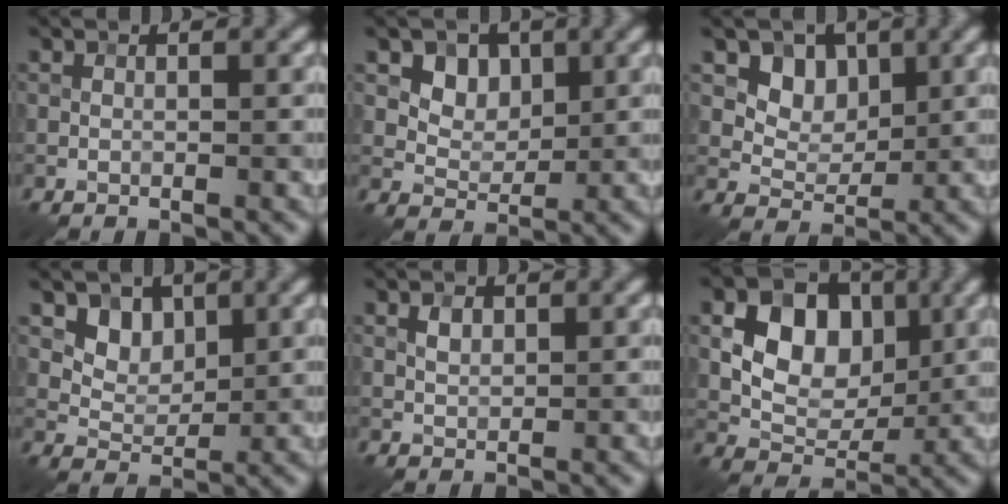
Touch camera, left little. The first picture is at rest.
{"total": 3.0, "force": [1.2, 2.4, 1.5], "torque": [-0.026, -0.006, 0.021]}
{"total": 3.8, "force": [1.7, 2.9, 1.8], "torque": [-0.032, -0.017, 0.038]}
{"total": 3.2, "force": [1.6, 2.4, 1.4], "torque": [-0.028, -0.018, 0.038]}
{"total": 1.3, "force": [0.5, 0.9, 0.9], "torque": [-0.014, 0.001, 0.009]}
{"total": 7.4, "force": [1.6, 5.3, 5.0], "torque": [-0.080, 0.001, 0.023]}